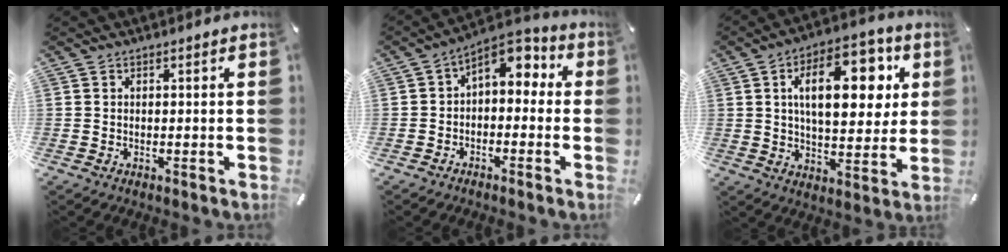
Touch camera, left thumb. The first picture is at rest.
{"total": 5.5, "force": [1.3, 4.0, 3.6], "torque": [-0.049, -0.009, 0.016]}
{"total": 18.2, "force": [5.5, 9.7, 14.3], "torque": [-0.209, -0.003, 0.085]}